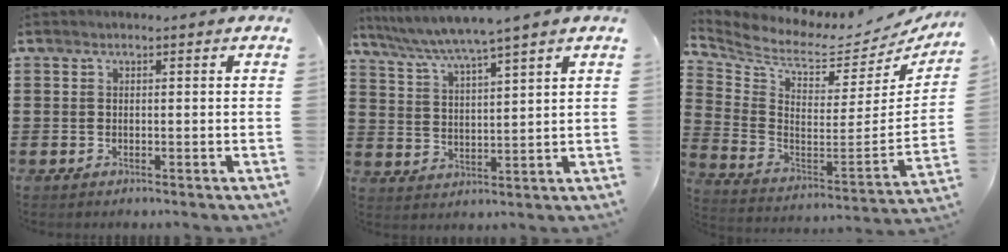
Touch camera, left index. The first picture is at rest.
{"total": 5.0, "force": [4.3, -1.1, 2.2], "torque": [-0.062, -0.031, 0.069]}
{"total": 5.3, "force": [4.3, 1.9, 2.2], "torque": [-0.073, -0.054, 0.070]}